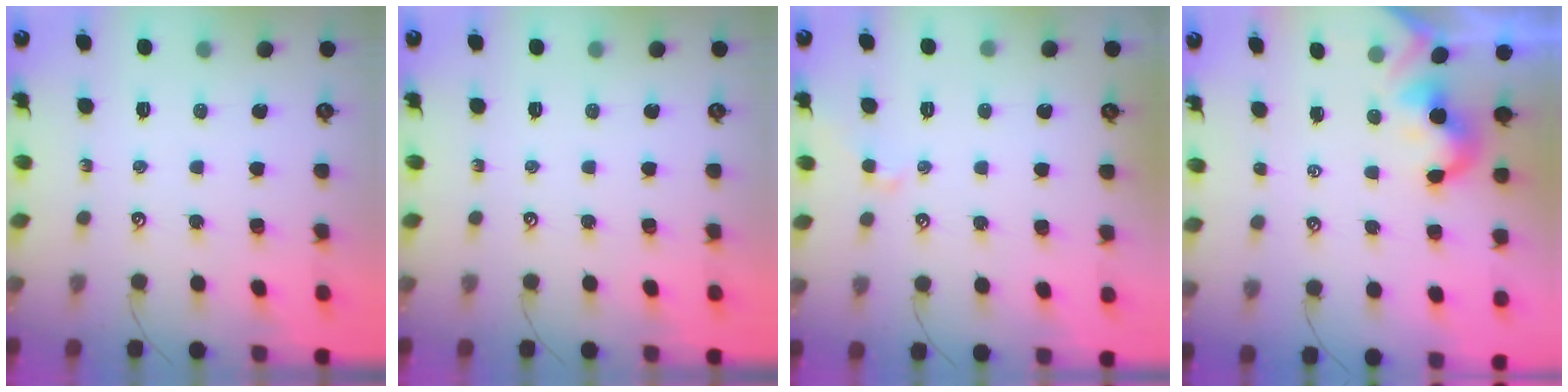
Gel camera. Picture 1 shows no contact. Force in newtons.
{"total": 0.0}
{"total": 0.8, "press": 0.8, "slide": 0.1}
{"total": 2.0, "press": 1.9, "slide": 0.5}